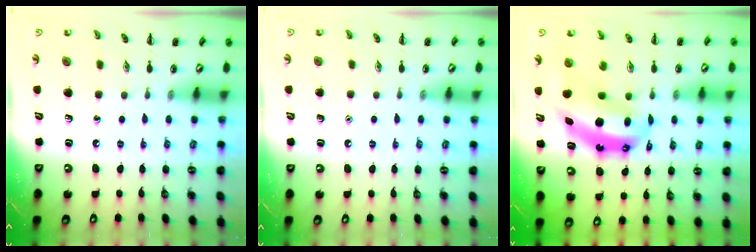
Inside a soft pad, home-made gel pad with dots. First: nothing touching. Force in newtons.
{"total": 1.5, "press": 1.5, "slide": 0.1}
{"total": 9.8, "press": 9.5, "slide": 2.4}